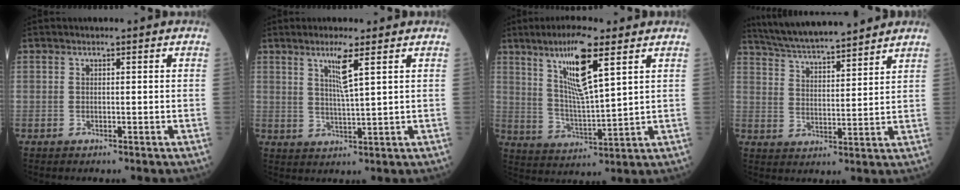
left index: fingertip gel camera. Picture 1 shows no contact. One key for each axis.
{"total": 4.4, "fx": 2.3, "fy": -0.3, "fz": 3.8, "tx": -0.074, "ty": -0.009, "tz": 0.046}
{"total": 10.9, "fx": 5.8, "fy": 0.9, "fz": 9.1, "tx": -0.176, "ty": -0.003, "tz": 0.111}
{"total": 15.3, "fx": 13.8, "fy": 1.6, "fz": 6.4, "tx": -0.116, "ty": 0.016, "tz": 0.225}